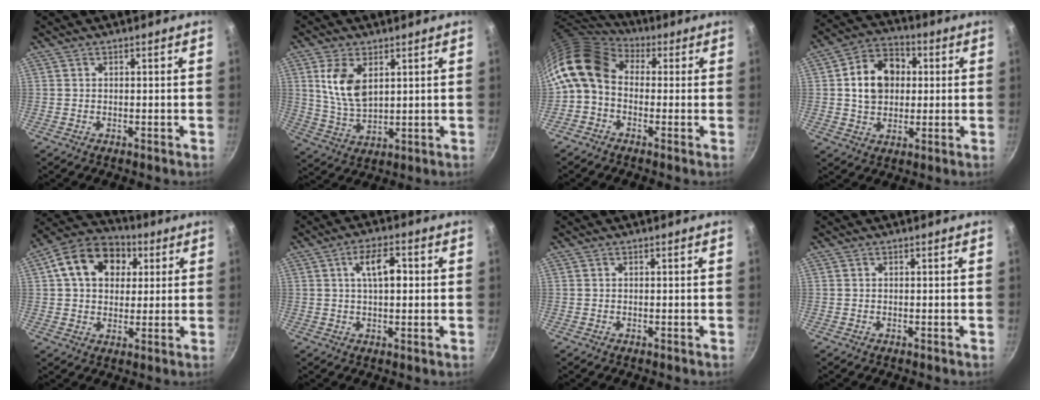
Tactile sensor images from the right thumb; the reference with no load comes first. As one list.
[{"total": 9.3, "force": [3.1, 5.2, 7.0], "torque": [-0.132, -0.023, 0.068]}, {"total": 11.4, "force": [0.4, 8.6, 7.4], "torque": [-0.134, 0.028, -0.018]}, {"total": 12.2, "force": [1.6, 9.5, 7.4], "torque": [-0.095, 0.020, 0.018]}, {"total": 15.1, "force": [4.5, 11.2, 9.0], "torque": [-0.131, 0.018, 0.060]}, {"total": 7.2, "force": [1.3, 3.2, 6.3], "torque": [-0.096, 0.009, 0.017]}, {"total": 0.0}, {"total": 0.0}]